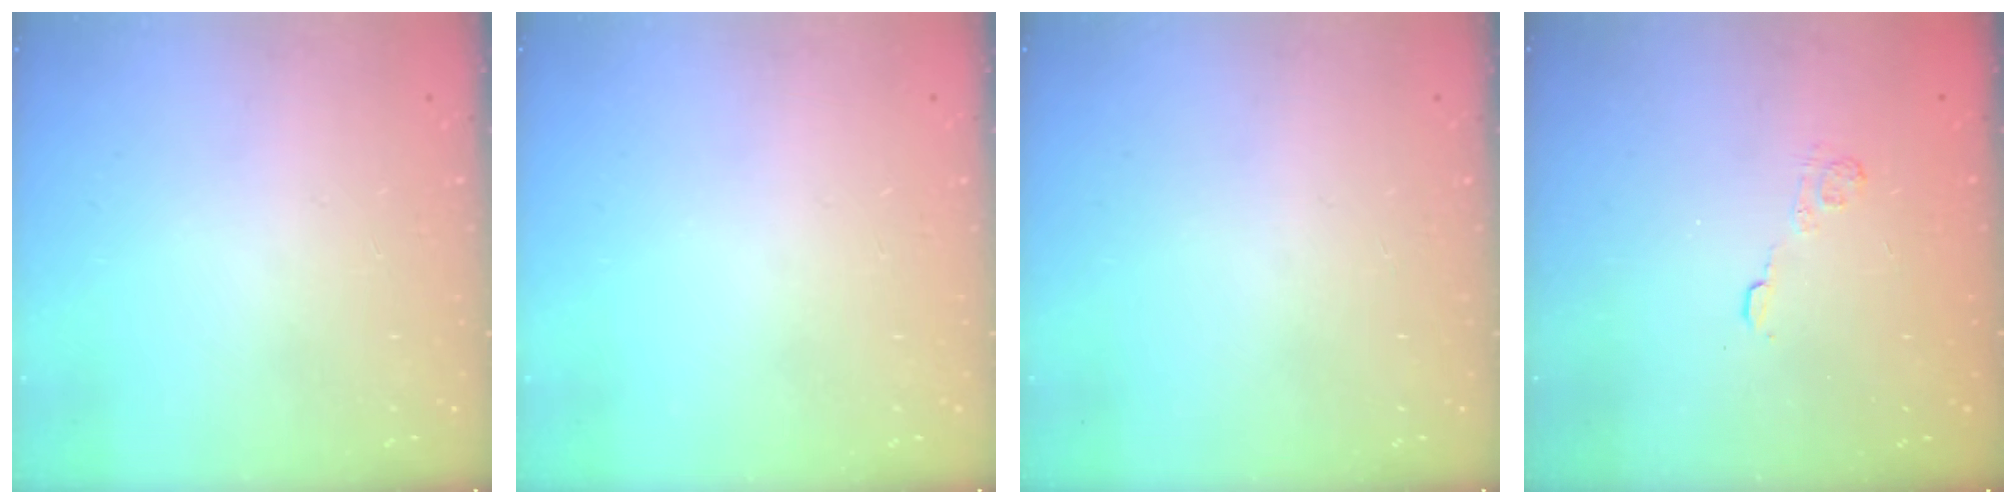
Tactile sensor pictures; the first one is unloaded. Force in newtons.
{"total": 0.0}
{"total": 0.0}
{"total": 2.9, "press": 2.4, "slide": 1.5}